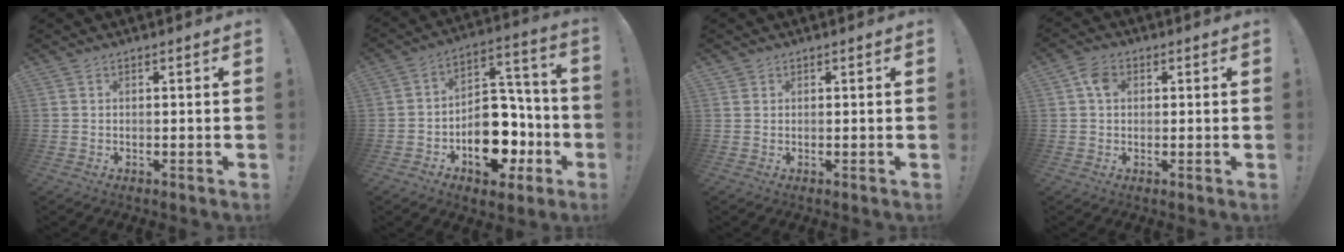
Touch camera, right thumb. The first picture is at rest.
{"total": 17.6, "force": [-7.6, 11.8, 10.7], "torque": [-0.128, 0.061, -0.110]}
{"total": 0.8, "force": [0.6, 0.5, 0.1], "torque": [0.002, -0.002, 0.011]}
{"total": 4.5, "force": [1.1, 3.3, 2.8], "torque": [-0.045, 0.006, 0.020]}